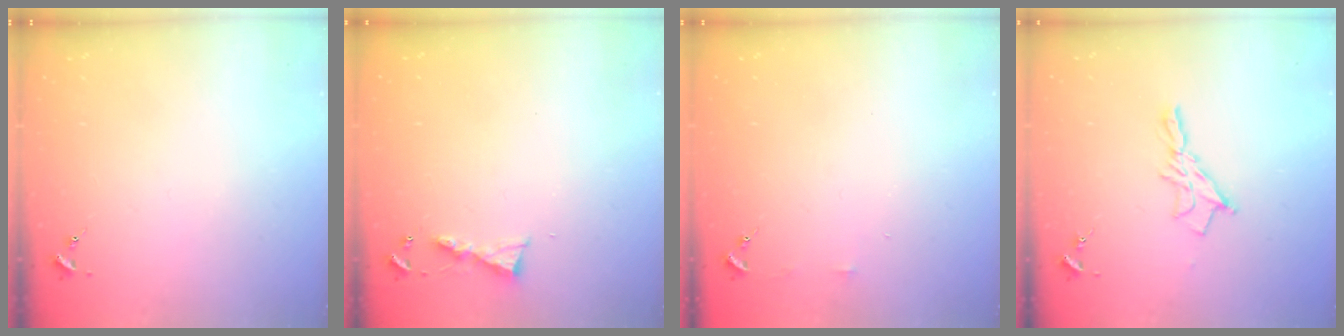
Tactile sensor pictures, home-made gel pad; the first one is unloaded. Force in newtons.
{"total": 5.2, "press": 5.2, "slide": 0.4}
{"total": 3.4, "press": 3.3, "slide": 0.4}
{"total": 10.2, "press": 10.1, "slide": 0.9}